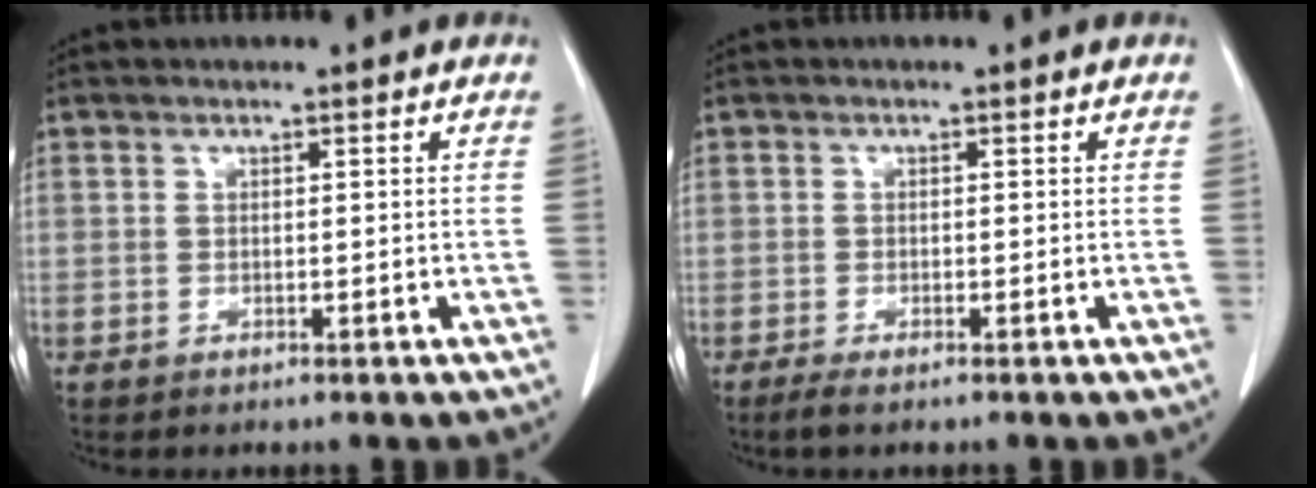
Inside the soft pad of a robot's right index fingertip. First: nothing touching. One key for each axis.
{"total": 1.9, "fx": -1.5, "fy": 0.2, "fz": 1.2, "tx": -0.026, "ty": -0.006, "tz": -0.023}